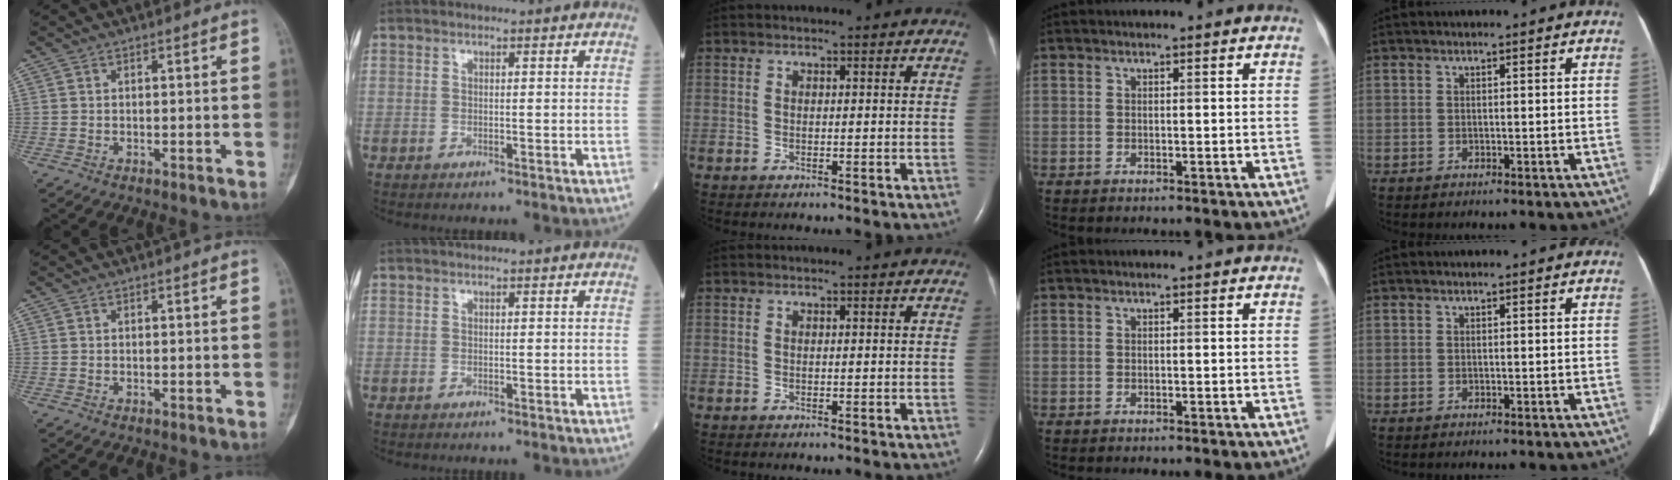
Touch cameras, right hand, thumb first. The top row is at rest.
{}